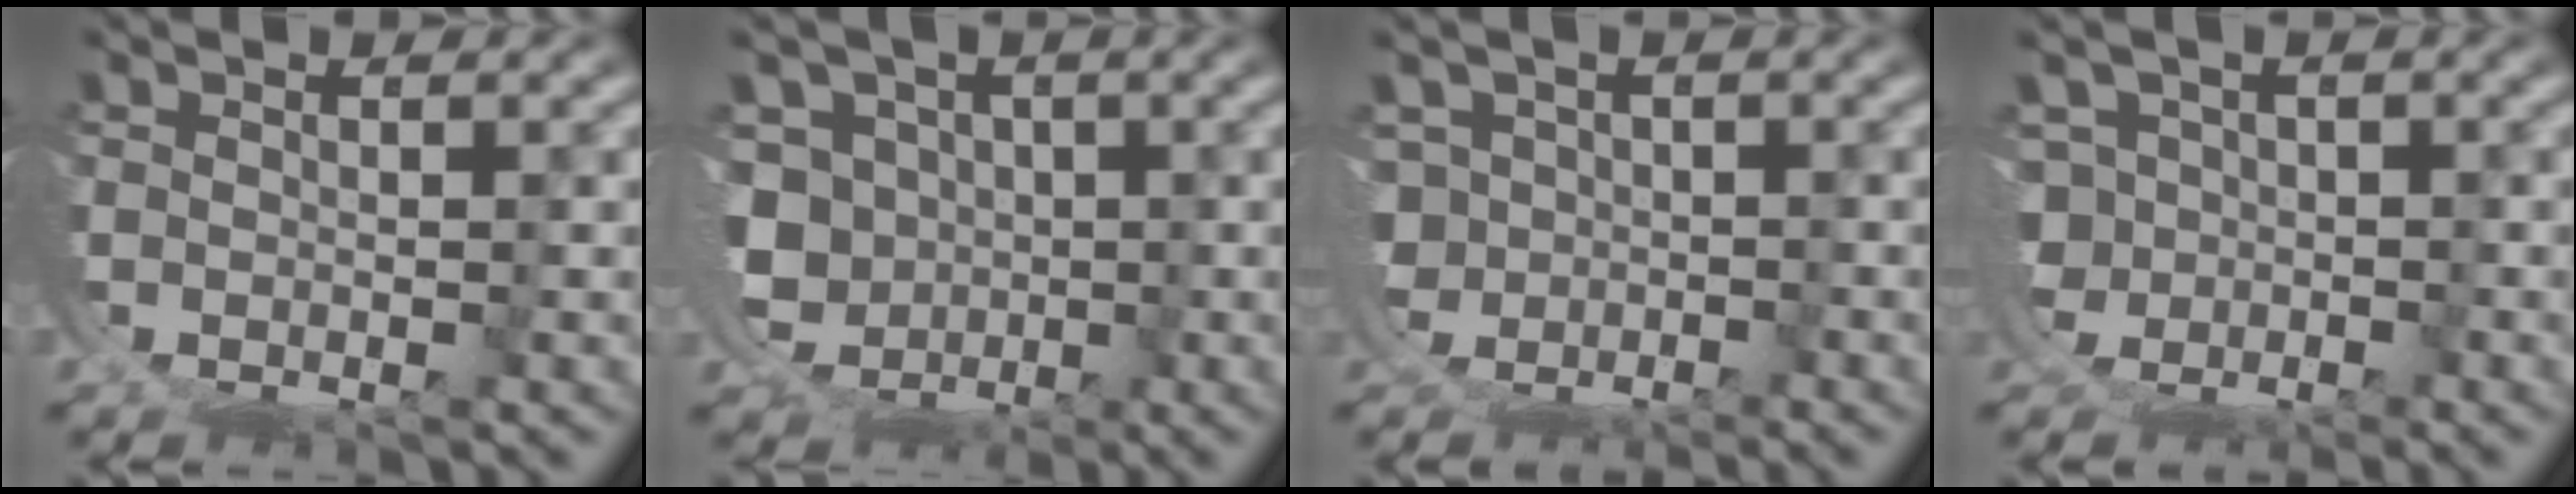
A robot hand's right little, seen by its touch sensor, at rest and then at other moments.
{"total": 8.6, "force": [0.4, 8.4, 1.8], "torque": [-0.062, -0.040, 0.012]}
{"total": 2.5, "force": [-1.0, 2.2, -0.6], "torque": [-0.016, -0.031, -0.006]}
{"total": 3.2, "force": [-0.8, 3.1, -0.4], "torque": [-0.020, -0.034, -0.002]}